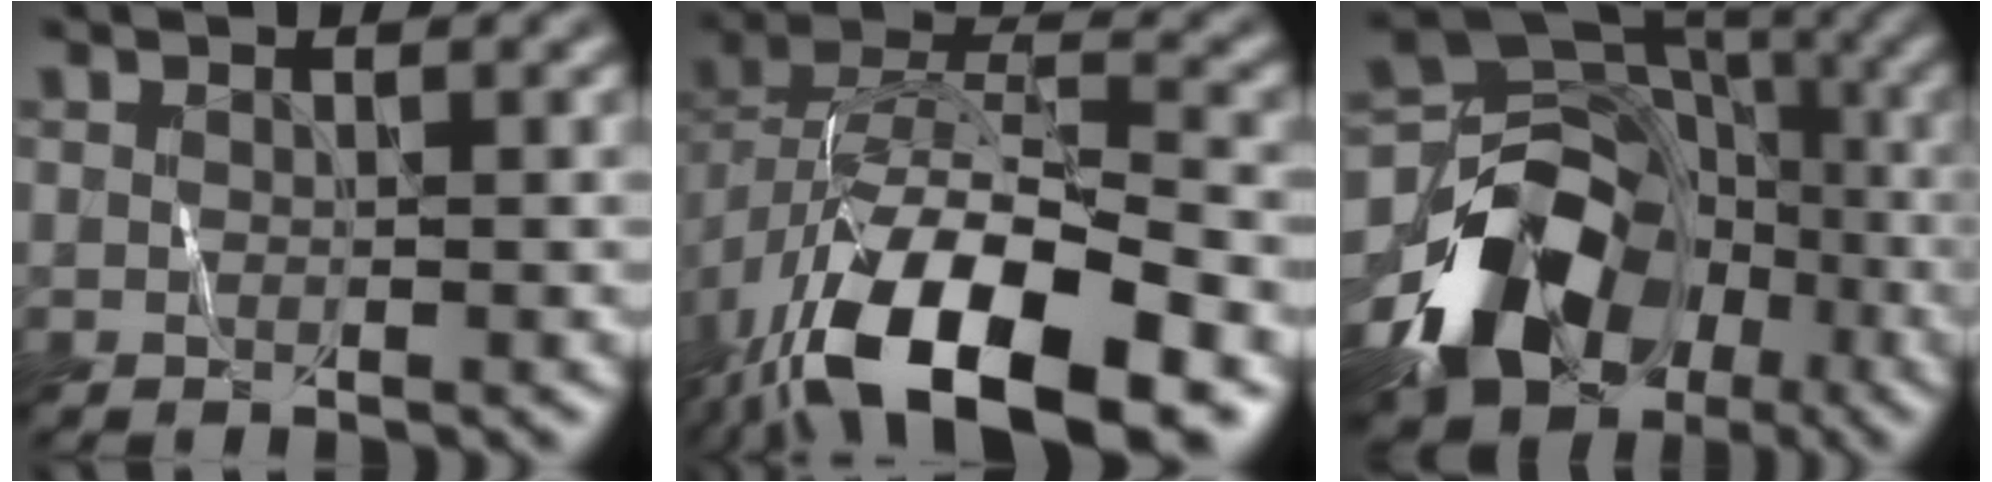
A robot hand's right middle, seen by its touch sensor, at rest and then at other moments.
{"total": 16.2, "force": [-8.7, 6.9, 11.8], "torque": [-0.225, -0.016, -0.159]}
{"total": 13.1, "force": [-5.8, 9.6, 6.7], "torque": [-0.128, -0.012, -0.099]}